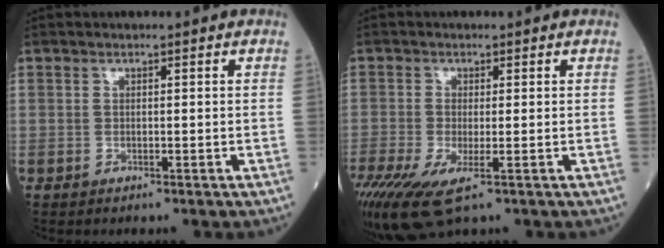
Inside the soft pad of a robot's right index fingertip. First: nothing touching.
{"total": 10.6, "force": [-5.8, 3.3, 8.3], "torque": [-0.174, -0.033, -0.100]}